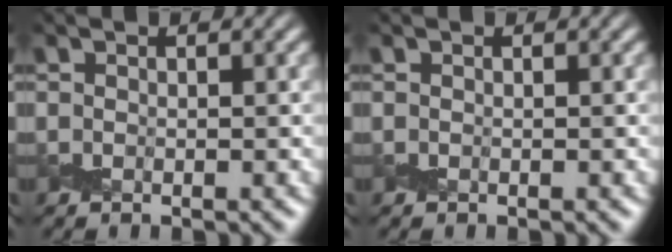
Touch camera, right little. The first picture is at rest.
{"total": 0.0}